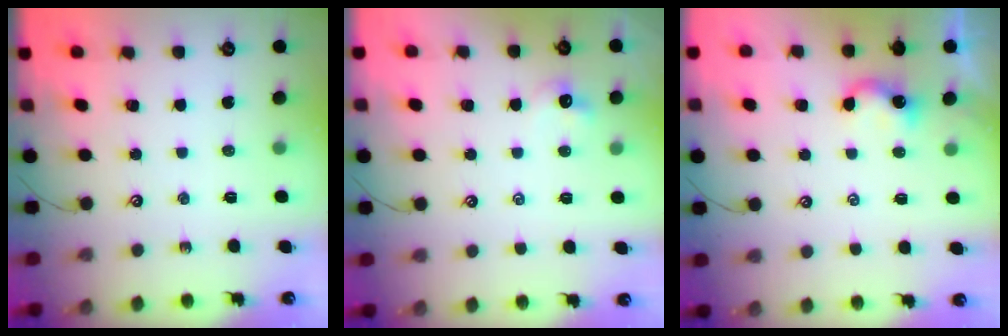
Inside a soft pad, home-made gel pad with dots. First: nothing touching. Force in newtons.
{"total": 0.0}
{"total": 1.8, "press": 1.8, "slide": 0.3}